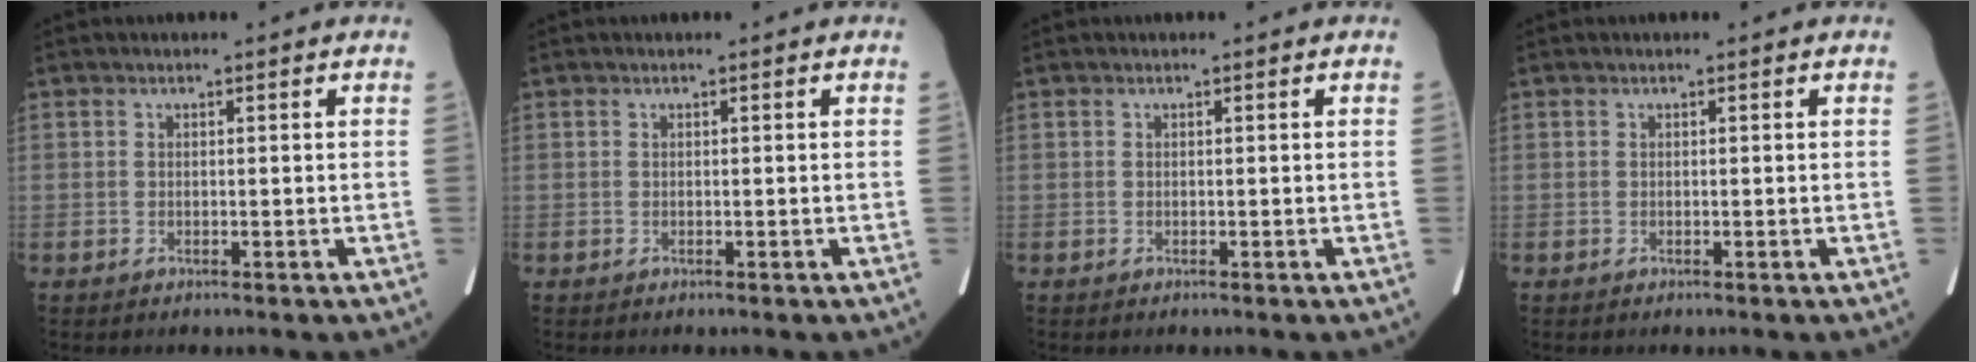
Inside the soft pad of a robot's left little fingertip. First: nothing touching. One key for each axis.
{"total": 0.0}
{"total": 0.0}
{"total": 0.0}